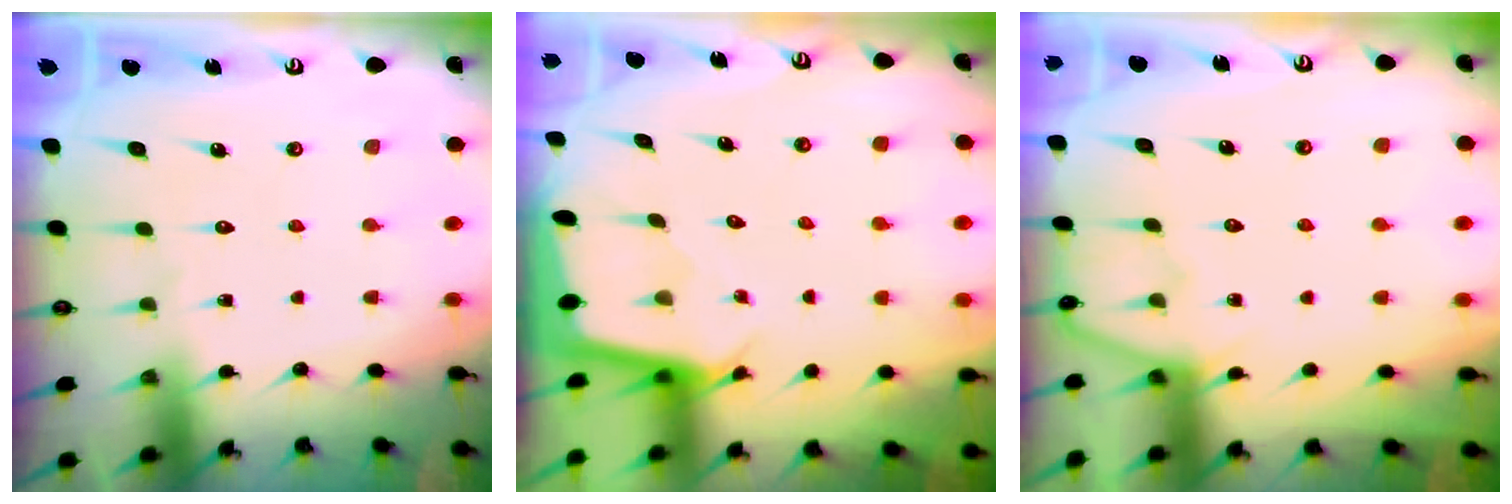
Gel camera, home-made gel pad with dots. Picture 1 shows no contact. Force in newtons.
{"total": 2.4, "press": 2.4, "slide": 0.1}
{"total": 5.1, "press": 5.0, "slide": 0.6}